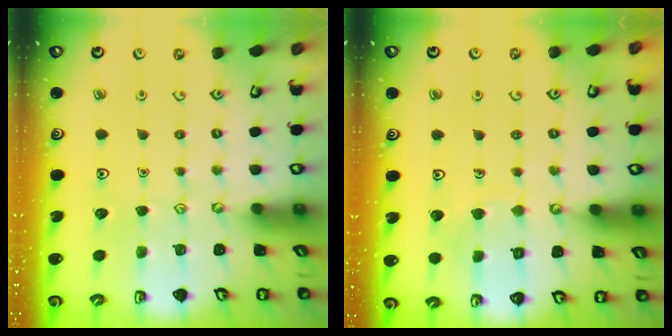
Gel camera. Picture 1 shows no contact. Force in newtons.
{"total": 5.8, "press": 5.8, "slide": 0.4}